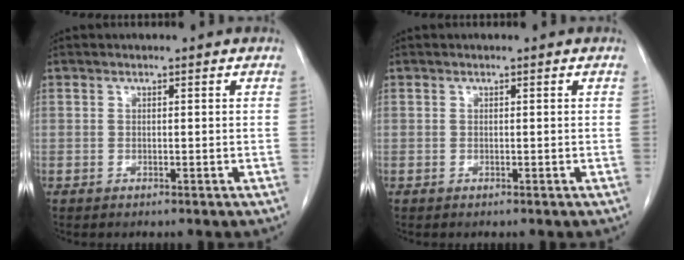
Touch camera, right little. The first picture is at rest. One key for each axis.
{"total": 0.0}